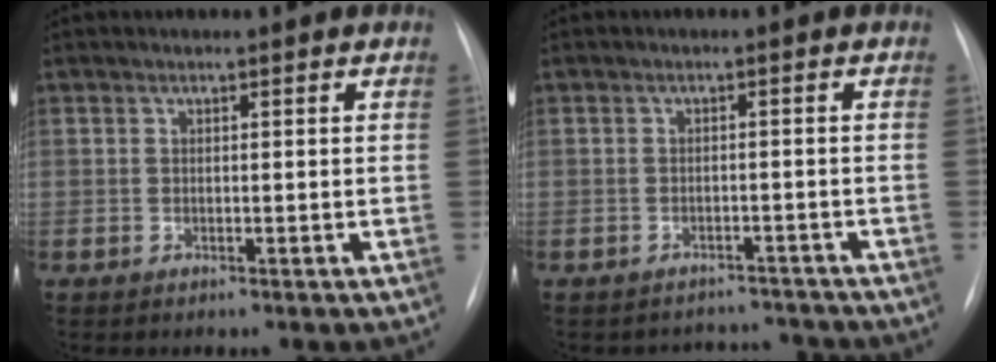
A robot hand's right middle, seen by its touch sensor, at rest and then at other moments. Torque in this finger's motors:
{"motor_torque": [-0.09, 0.02, -0.12, -0.01]}